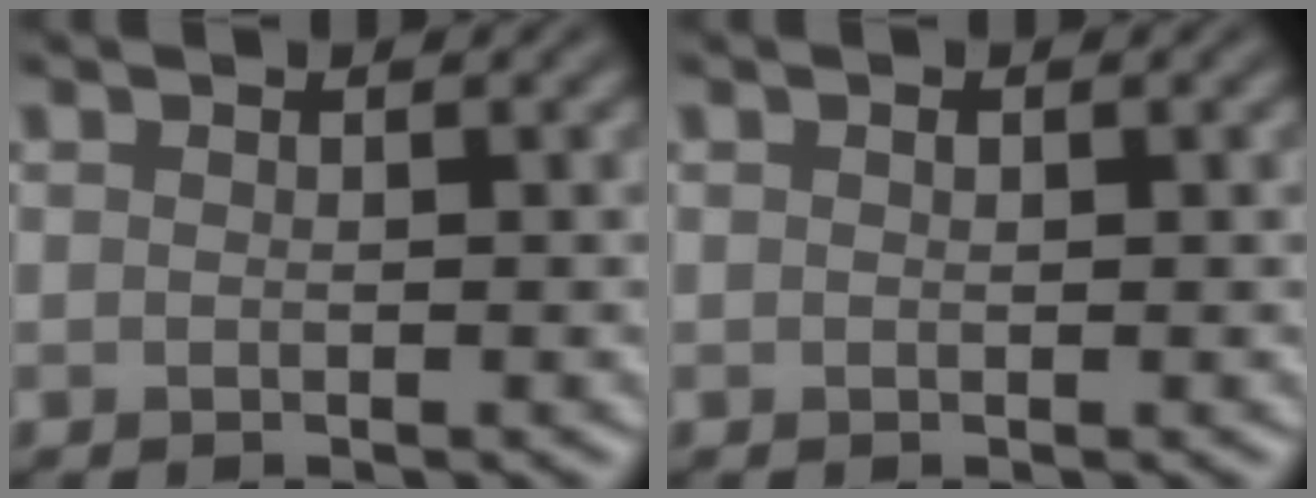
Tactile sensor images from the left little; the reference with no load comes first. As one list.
[{"total": 0.0}]